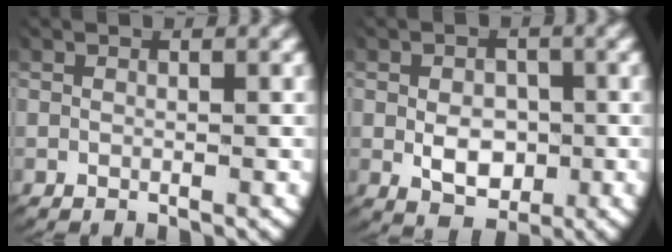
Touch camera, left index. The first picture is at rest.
{"total": 4.1, "force": [-0.8, 2.9, 2.7], "torque": [-0.050, -0.026, -0.001]}